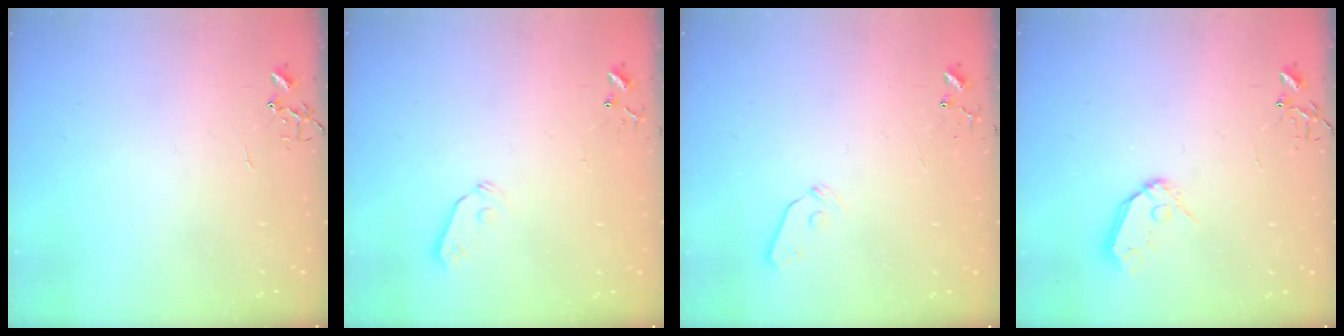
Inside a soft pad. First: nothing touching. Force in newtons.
{"total": 4.3, "press": 4.3, "slide": 0.7}
{"total": 4.4, "press": 4.3, "slide": 0.6}
{"total": 8.6, "press": 8.6, "slide": 0.7}